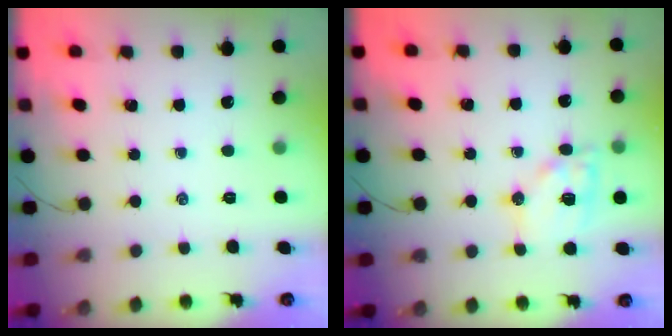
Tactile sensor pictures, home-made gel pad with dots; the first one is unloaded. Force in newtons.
{"total": 12.3, "press": 12.1, "slide": 1.8}